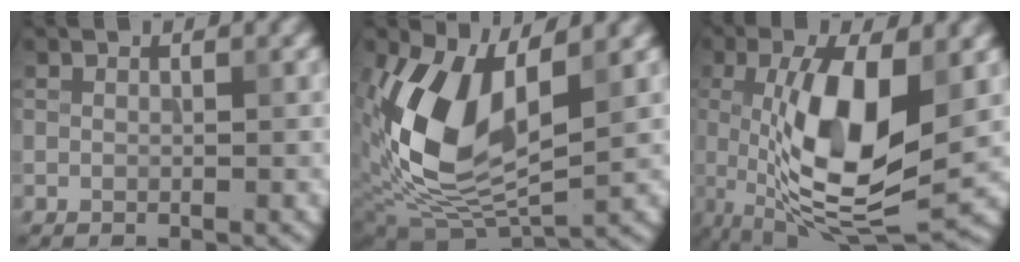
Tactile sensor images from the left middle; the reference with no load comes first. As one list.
[{"total": 10.7, "force": [2.2, 5.5, 8.9], "torque": [-0.197, -0.013, 0.044]}, {"total": 10.6, "force": [0.3, 3.6, 9.9], "torque": [-0.181, -0.002, 0.007]}]